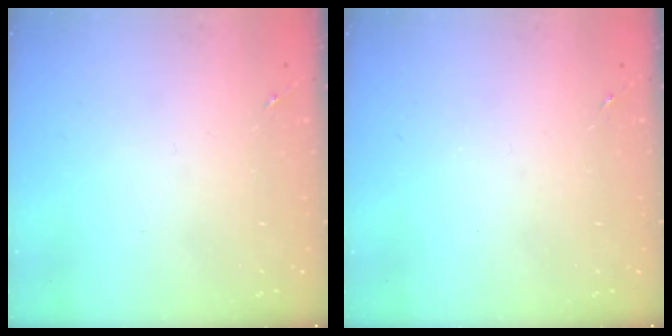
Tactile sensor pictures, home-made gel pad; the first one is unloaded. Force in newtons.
{"total": 0.0}